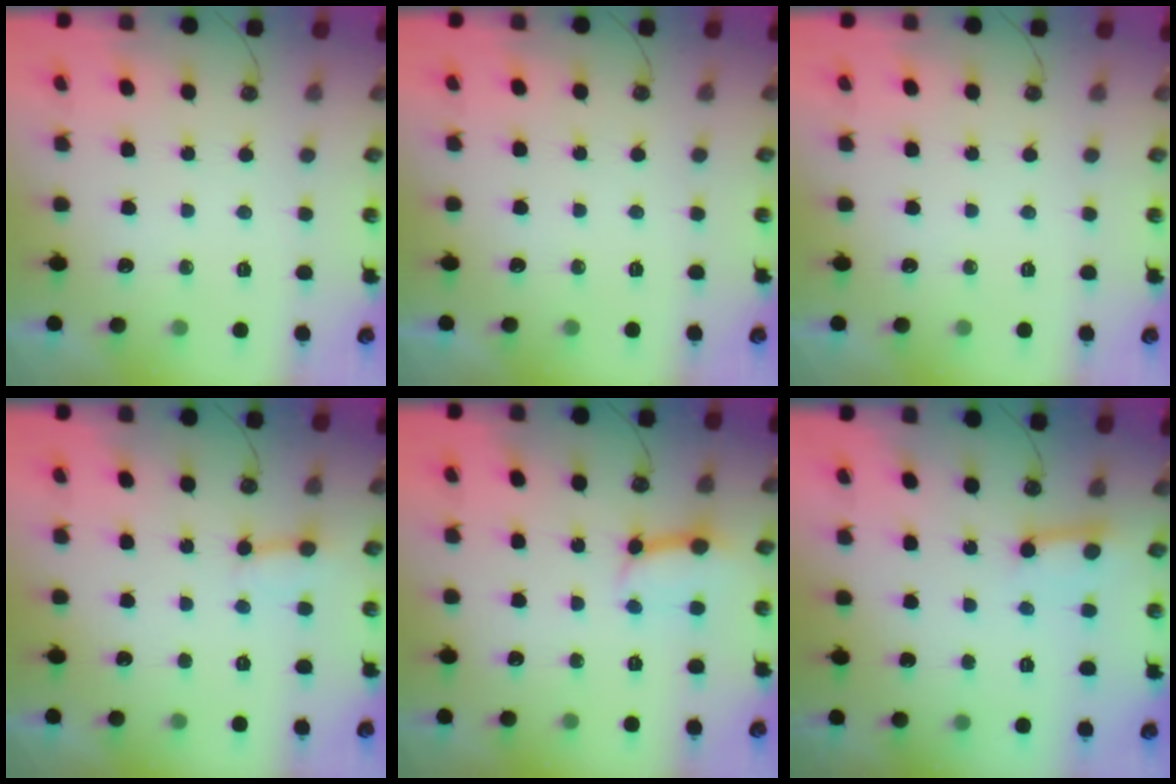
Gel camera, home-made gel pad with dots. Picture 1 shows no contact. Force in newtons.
{"total": 0.0}
{"total": 0.0}
{"total": 2.8, "press": 2.7, "slide": 0.5}
{"total": 8.9, "press": 8.9, "slide": 1.0}
{"total": 6.0, "press": 6.0, "slide": 0.6}